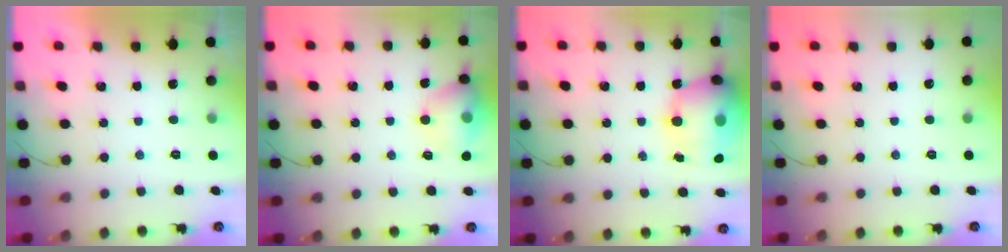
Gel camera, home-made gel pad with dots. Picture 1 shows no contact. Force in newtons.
{"total": 13.0, "press": 12.6, "slide": 3.3}
{"total": 22.0, "press": 21.6, "slide": 4.2}
{"total": 0.0}